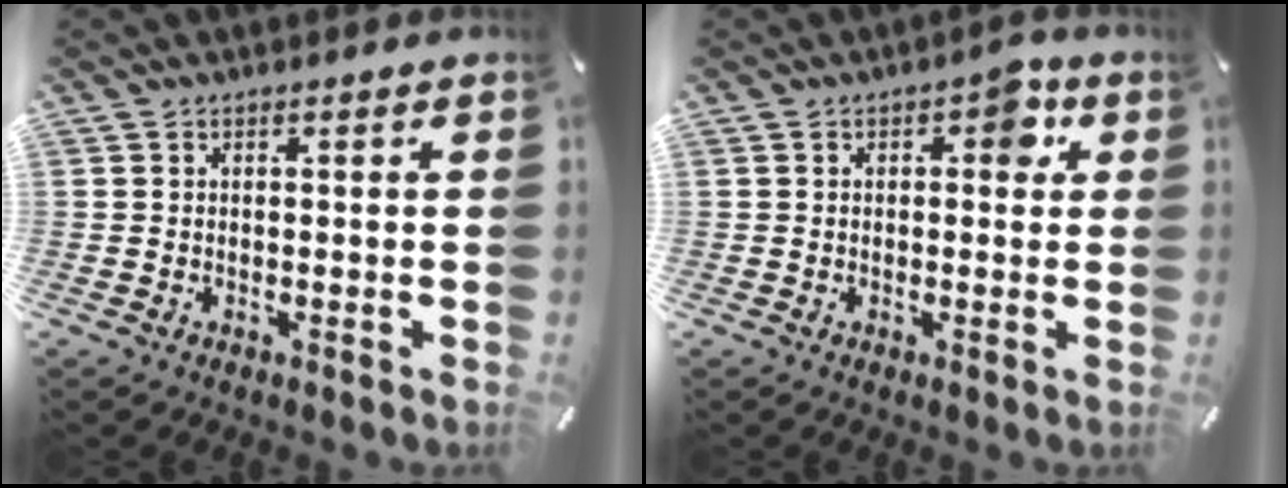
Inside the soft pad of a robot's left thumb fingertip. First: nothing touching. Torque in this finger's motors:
{"motor_torque": [0.48, 0.48, 0.21, -0.25, 0.05]}